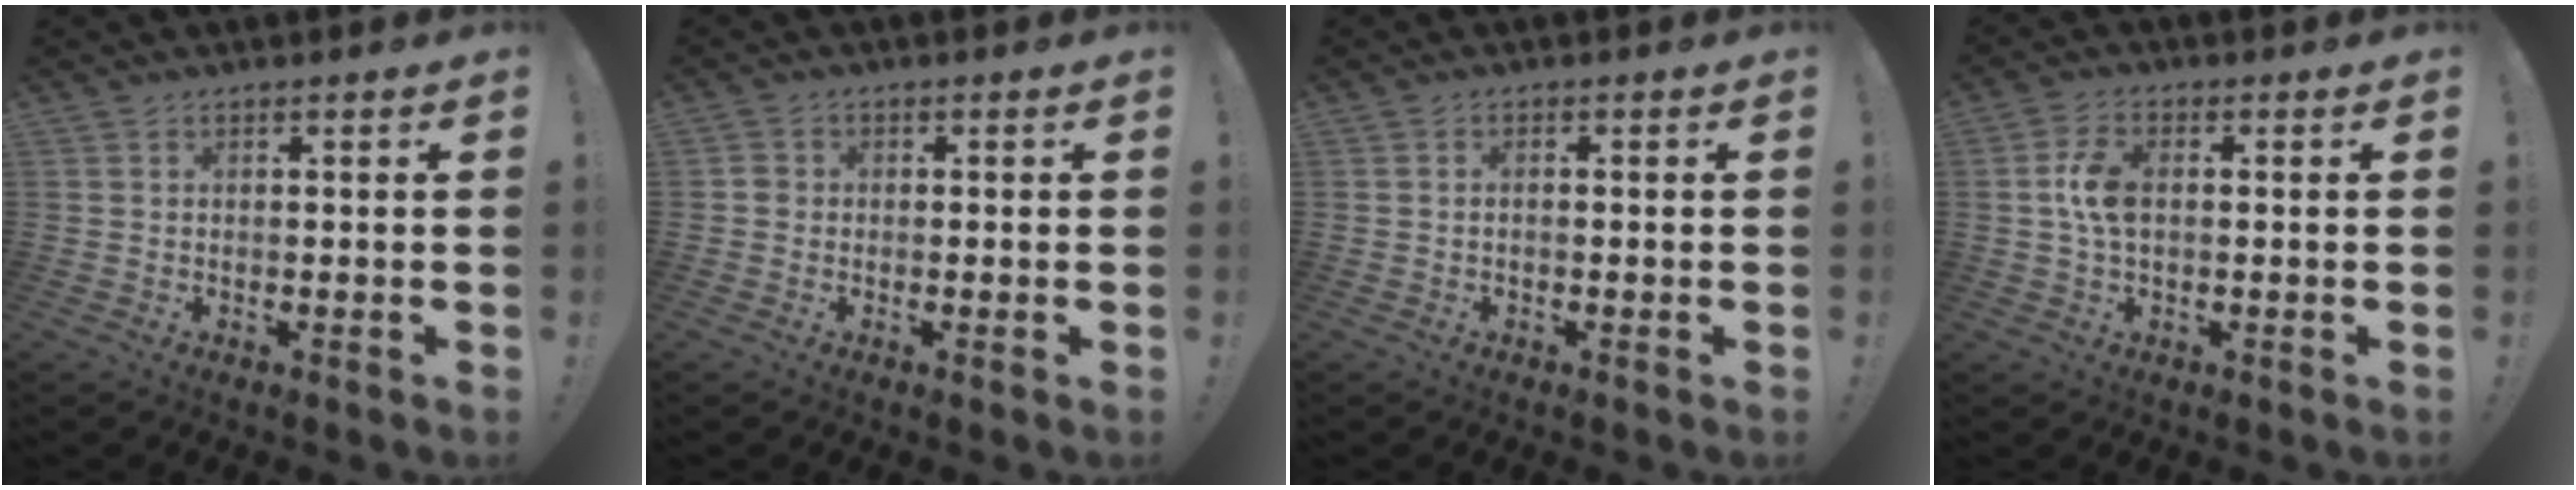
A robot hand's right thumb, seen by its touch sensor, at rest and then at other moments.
{"total": 1.8, "force": [-0.7, 1.4, 0.9], "torque": [-0.019, 0.010, -0.010]}
{"total": 1.0, "force": [-0.5, 0.2, 0.8], "torque": [-0.021, 0.005, -0.008]}
{"total": 6.7, "force": [0.5, 3.7, 5.5], "torque": [-0.112, 0.008, 0.008]}